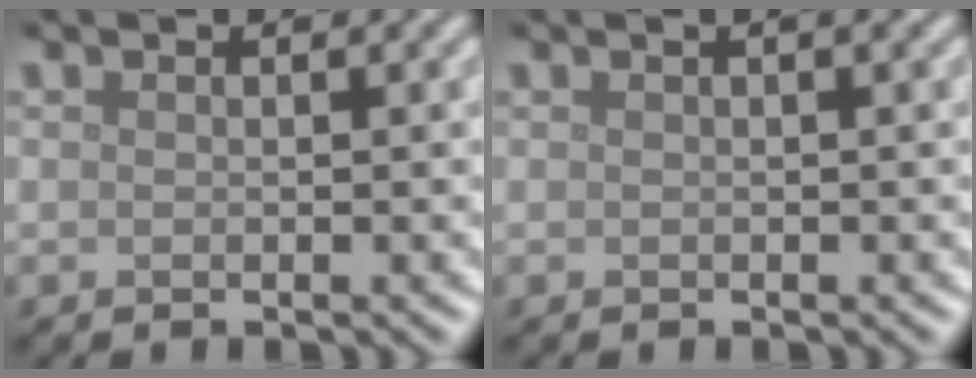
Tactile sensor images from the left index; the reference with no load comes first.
{"total": 1.2, "force": [0.6, 0.3, 1.1], "torque": [-0.015, 0.008, 0.005]}